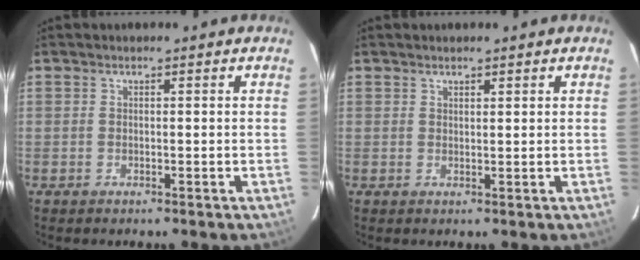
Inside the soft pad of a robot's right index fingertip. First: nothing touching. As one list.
[{"total": 1.1, "force": [1.0, 0.3, 0.4], "torque": [-0.008, 0.001, 0.017]}]